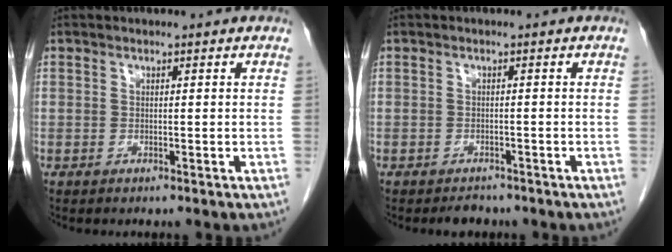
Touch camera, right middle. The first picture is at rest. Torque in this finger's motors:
{"motor_torque": [0.00, 0.00, 0.00, 0.00]}